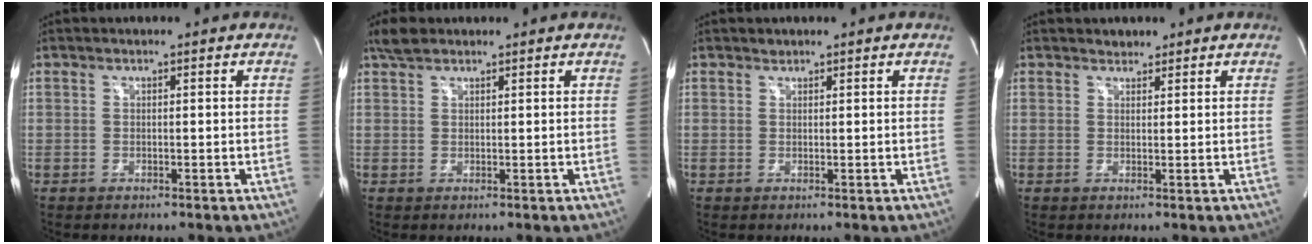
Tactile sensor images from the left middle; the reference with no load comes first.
{"total": 2.6, "force": [2.1, 1.0, 1.0], "torque": [-0.028, 0.011, 0.041]}
{"total": 0.6, "force": [0.6, 0.2, 0.0], "torque": [-0.003, -0.004, 0.008]}
{"total": 1.4, "force": [1.2, 0.6, 0.1], "torque": [-0.006, -0.001, 0.018]}